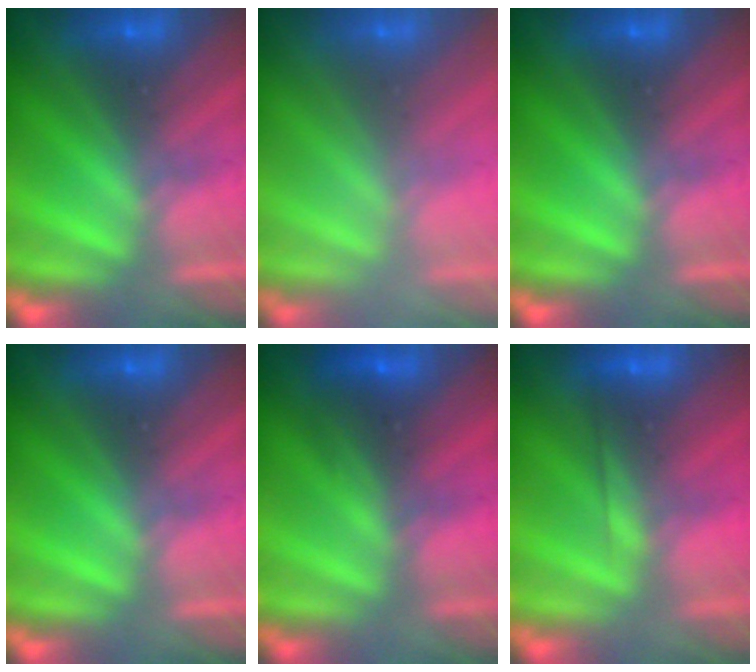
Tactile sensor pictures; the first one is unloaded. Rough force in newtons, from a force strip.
{"total": 2.4}
{"total": 0.0}
{"total": 0.0}
{"total": 2.6}
{"total": 1.9}